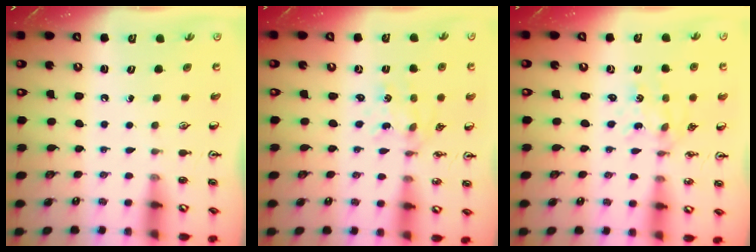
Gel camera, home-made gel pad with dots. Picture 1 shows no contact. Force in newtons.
{"total": 1.5, "press": 1.5, "slide": 0.2}
{"total": 1.5, "press": 1.5, "slide": 0.2}